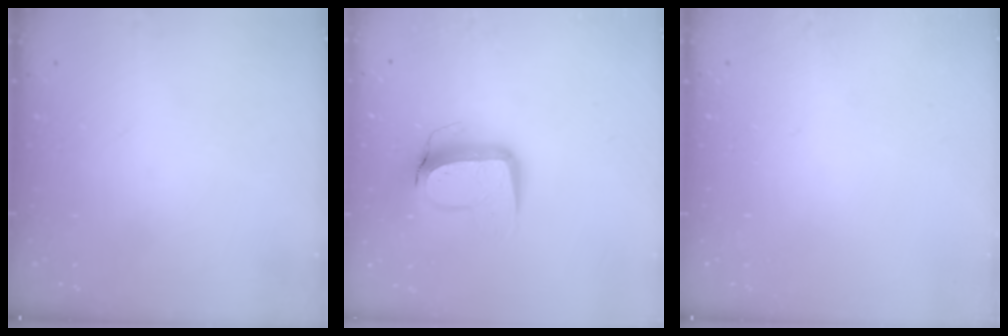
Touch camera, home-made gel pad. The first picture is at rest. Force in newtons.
{"total": 11.3, "press": 11.2, "slide": 1.1}
{"total": 0.0}